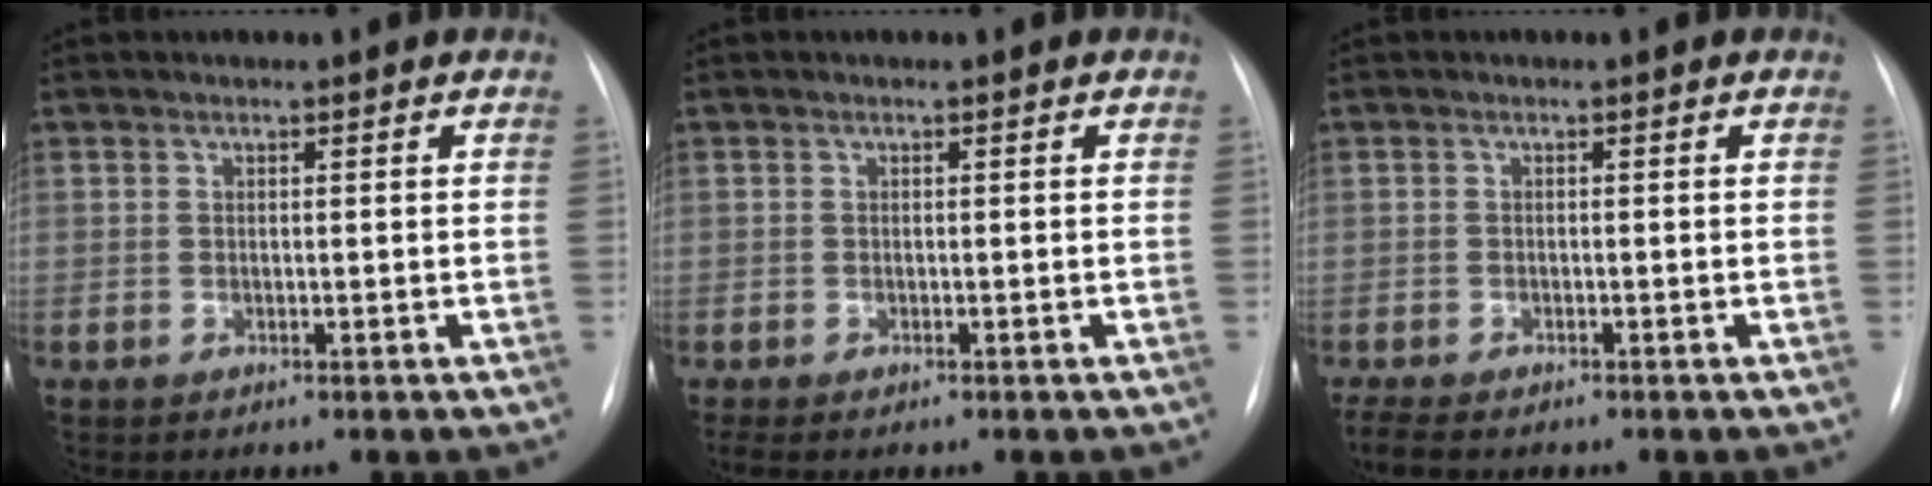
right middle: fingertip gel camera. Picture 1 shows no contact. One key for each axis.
{"total": 2.0, "fx": -1.6, "fy": 0.7, "fz": 1.1, "tx": -0.016, "ty": -0.005, "tz": -0.019}
{"total": 4.3, "fx": -3.5, "fy": 1.3, "fz": 2.2, "tx": -0.048, "ty": -0.012, "tz": -0.055}